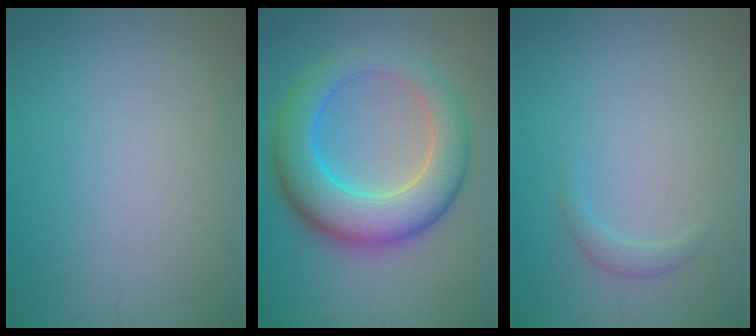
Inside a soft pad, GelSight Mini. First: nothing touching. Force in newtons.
{"total": 8.9, "press": 8.9, "slide": 0.1}
{"total": 1.2, "press": 1.2, "slide": 0.0}